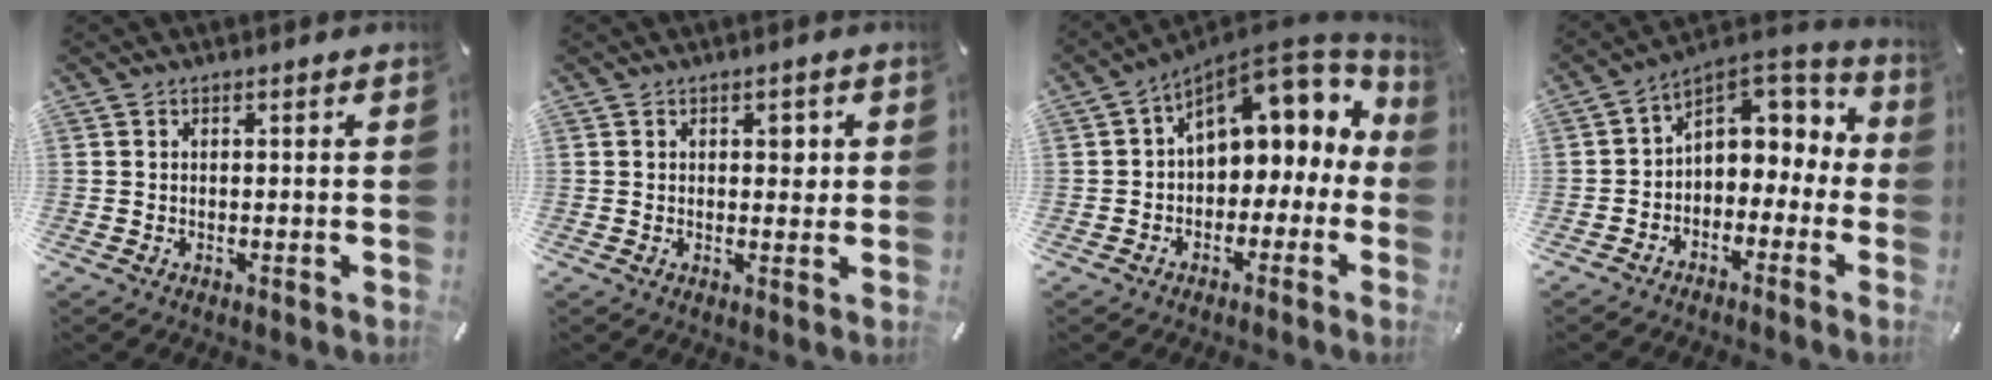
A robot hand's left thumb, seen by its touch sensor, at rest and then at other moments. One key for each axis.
{"total": 2.7, "fx": 0.8, "fy": 1.7, "fz": 1.9, "tx": -0.009, "ty": -0.006, "tz": 0.005}
{"total": 12.1, "fx": 6.3, "fy": 7.5, "fz": 7.1, "tx": -0.100, "ty": -0.053, "tz": 0.112}
{"total": 7.5, "fx": 1.7, "fy": 6.3, "fz": 3.7, "tx": -0.049, "ty": -0.018, "tz": 0.032}